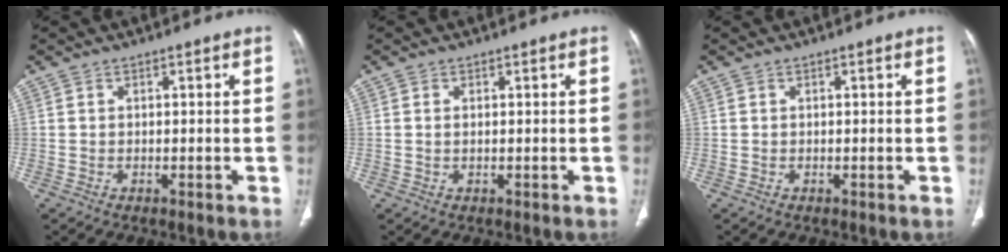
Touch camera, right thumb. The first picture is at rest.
{"total": 0.6, "force": [0.1, 0.3, 0.5], "torque": [-0.014, 0.002, 0.003]}
{"total": 0.0}